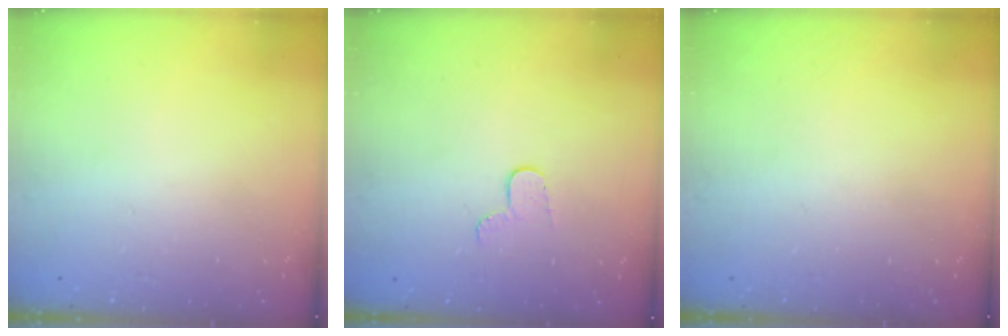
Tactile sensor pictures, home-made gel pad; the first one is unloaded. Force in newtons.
{"total": 5.1, "press": 5.1, "slide": 0.5}
{"total": 0.0}